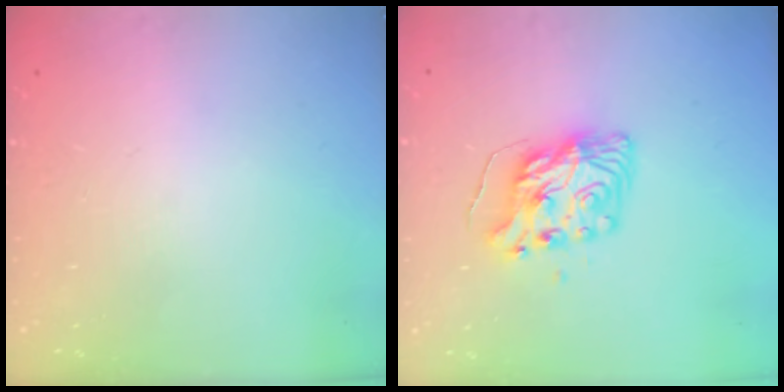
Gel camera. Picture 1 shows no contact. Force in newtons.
{"total": 10.1, "press": 10.0, "slide": 1.1}